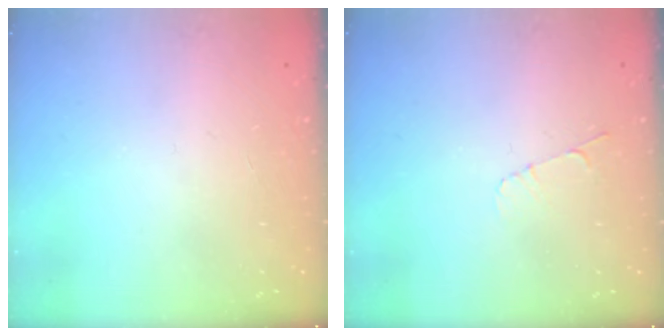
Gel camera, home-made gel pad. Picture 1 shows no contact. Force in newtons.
{"total": 3.5, "press": 3.4, "slide": 0.4}